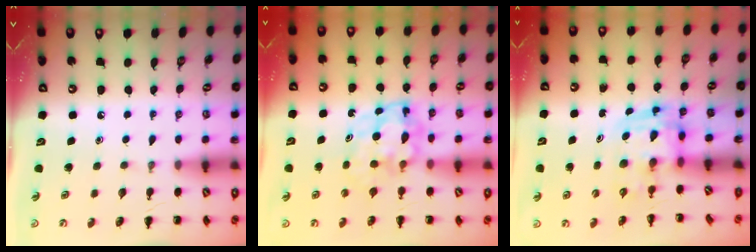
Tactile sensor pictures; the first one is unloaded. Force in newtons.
{"total": 5.5, "press": 5.5, "slide": 0.4}
{"total": 3.6, "press": 3.5, "slide": 0.6}